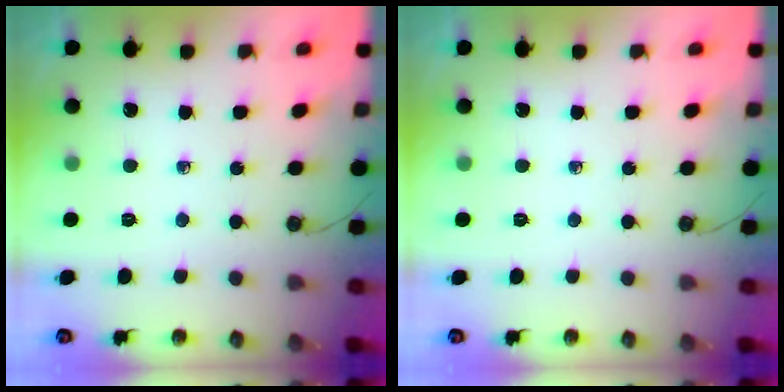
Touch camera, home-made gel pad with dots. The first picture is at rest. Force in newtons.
{"total": 0.0}